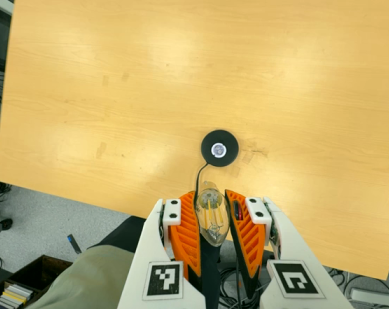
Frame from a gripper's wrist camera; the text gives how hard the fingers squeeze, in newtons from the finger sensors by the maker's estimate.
{"total": 20.0, "left": 22.1, "right": 17.8}